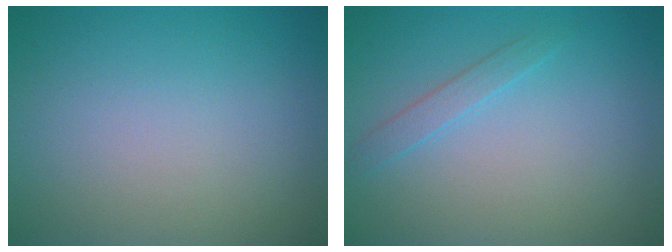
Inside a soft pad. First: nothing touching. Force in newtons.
{"total": 1.3, "press": 1.3, "slide": 0.0}